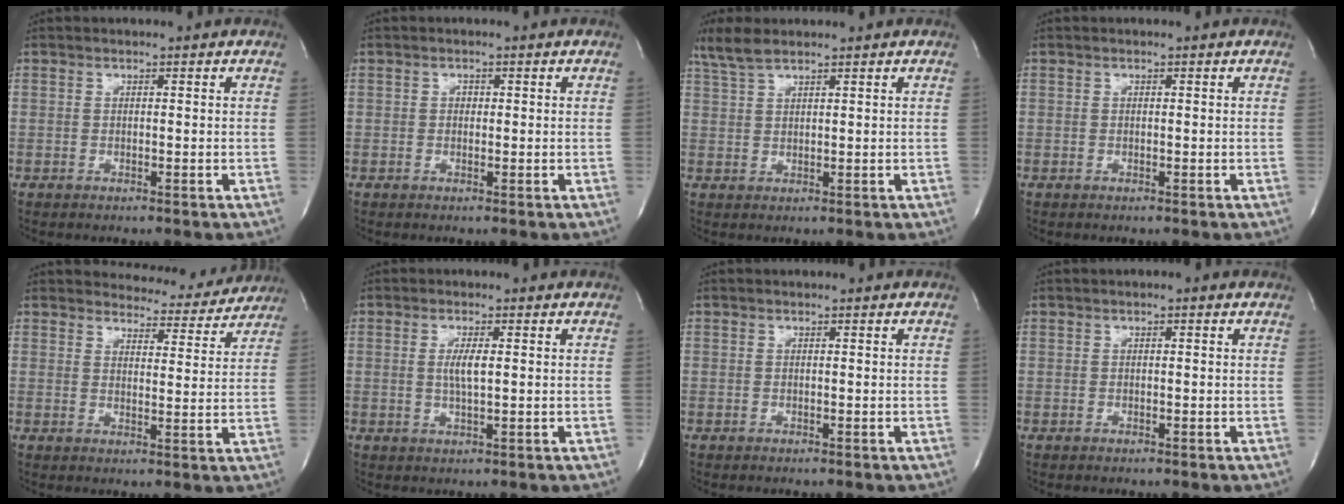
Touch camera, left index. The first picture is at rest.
{"total": 0.8, "force": [0.1, 0.7, 0.5], "torque": [-0.008, 0.002, -0.001]}
{"total": 3.9, "force": [3.3, 0.4, 2.1], "torque": [-0.056, 0.013, 0.074]}
{"total": 0.0}
{"total": 9.2, "force": [8.9, 2.2, 0.3], "torque": [0.010, -0.013, 0.100]}
{"total": 3.0, "force": [0.3, 0.4, 2.9], "torque": [-0.059, -0.004, 0.005]}
{"total": 0.0}
{"total": 0.7, "force": [0.3, 0.3, 0.6], "torque": [-0.008, 0.009, 0.000]}